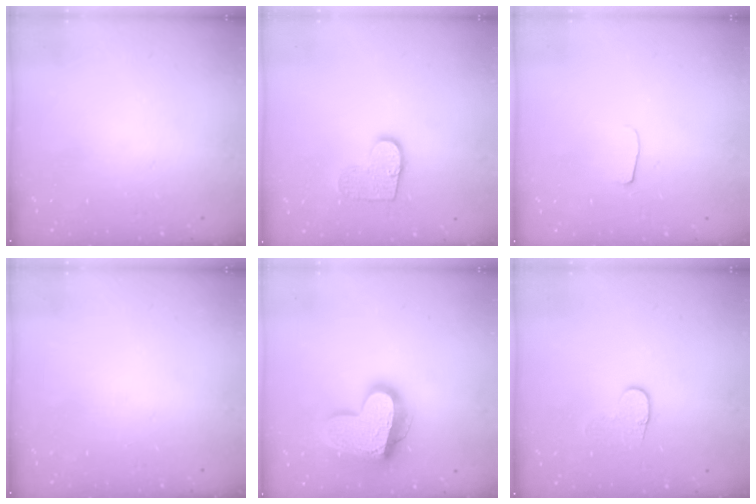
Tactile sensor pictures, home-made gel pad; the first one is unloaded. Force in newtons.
{"total": 9.8, "press": 9.8, "slide": 0.4}
{"total": 5.1, "press": 5.0, "slide": 0.6}
{"total": 0.0}
{"total": 18.7, "press": 18.6, "slide": 1.6}
{"total": 5.7, "press": 5.6, "slide": 0.6}